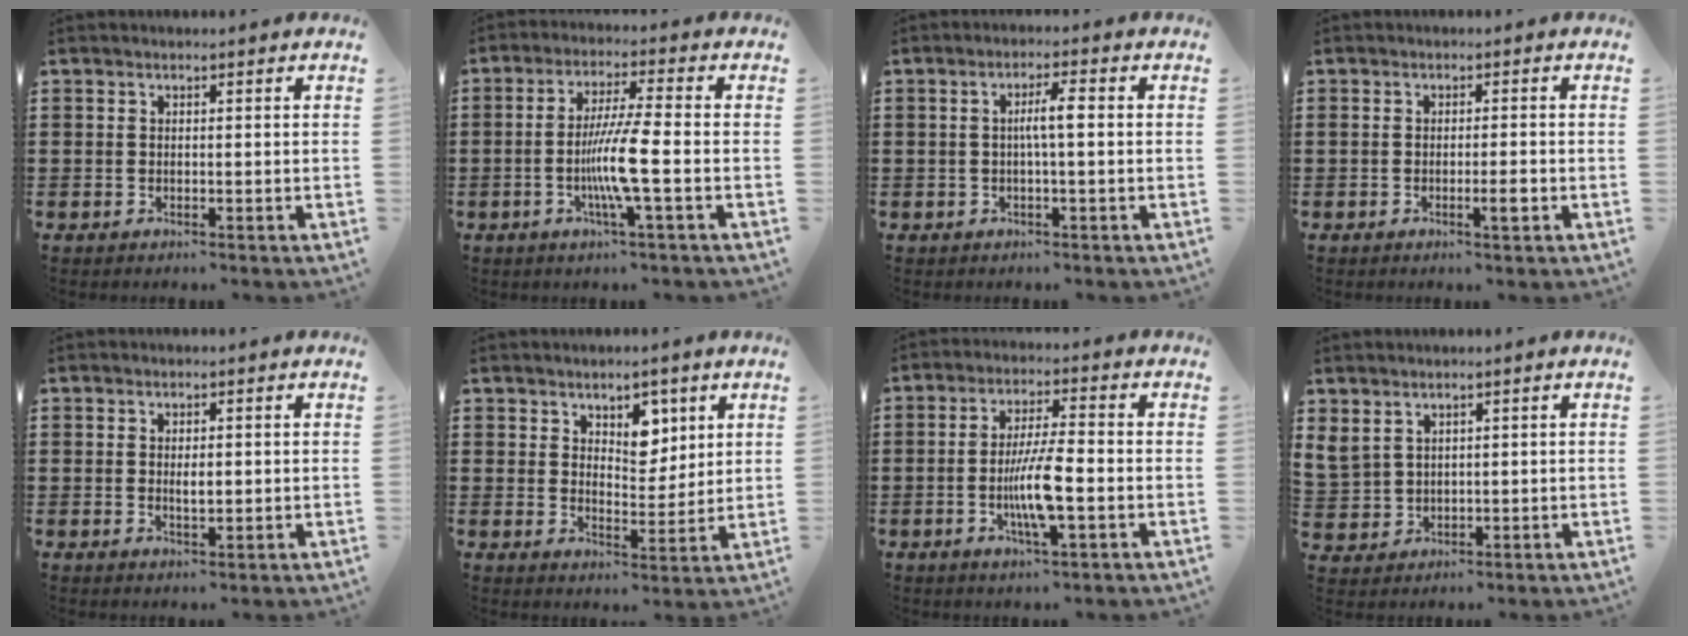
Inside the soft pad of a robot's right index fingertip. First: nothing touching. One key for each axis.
{"total": 8.0, "fx": -2.0, "fy": 0.0, "fz": 7.7, "tx": -0.152, "ty": -0.017, "tz": -0.043}
{"total": 3.6, "fx": 0.0, "fy": 0.3, "fz": 3.5, "tx": -0.066, "ty": 0.000, "tz": -0.004}
{"total": 2.4, "fx": -1.0, "fy": 0.2, "fz": 2.2, "tx": -0.037, "ty": -0.002, "tz": -0.016}
{"total": 2.0, "fx": 0.1, "fy": 0.7, "fz": 1.9, "tx": -0.036, "ty": 0.002, "tz": 0.001}
{"total": 5.3, "fx": 3.4, "fy": 3.4, "fz": 2.2, "tx": -0.036, "ty": -0.004, "tz": 0.057}
{"total": 7.9, "fx": -2.1, "fy": 1.4, "fz": 7.5, "tx": -0.144, "ty": -0.007, "tz": -0.040}
{"total": 2.9, "fx": 2.2, "fy": 1.8, "fz": 0.5, "tx": -0.022, "ty": 0.007, "tz": 0.043}